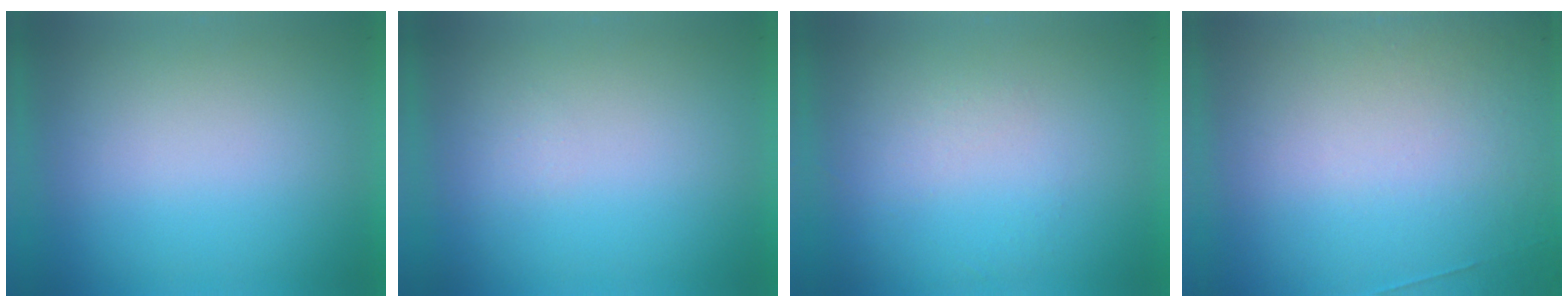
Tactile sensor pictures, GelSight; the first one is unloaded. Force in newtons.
{"total": 1.3}
{"total": 1.2}
{"total": 4.5}